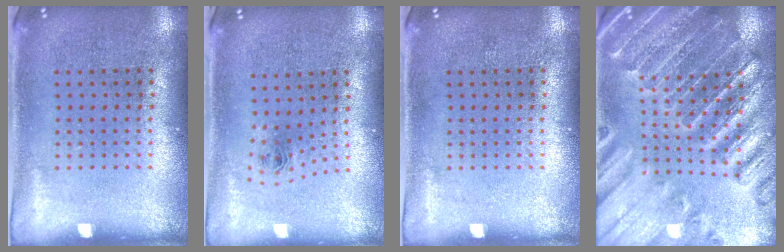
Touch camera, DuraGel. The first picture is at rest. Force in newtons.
{"total": 0.9, "press": 0.4, "slide": 0.8}
{"total": 0.0}
{"total": 2.8, "press": 2.8, "slide": 0.4}